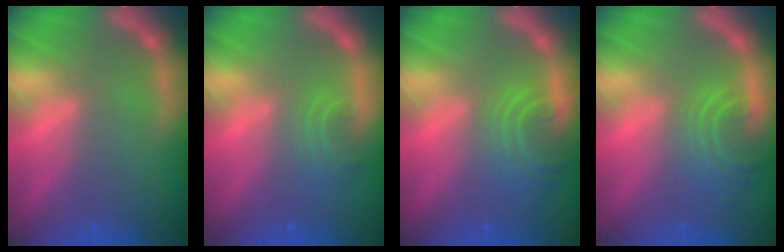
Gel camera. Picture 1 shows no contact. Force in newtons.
{"total": 2.4}
{"total": 5.1}
{"total": 4.5}